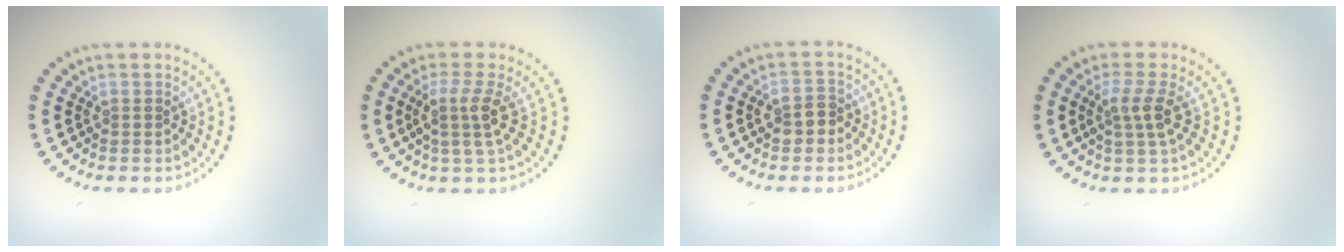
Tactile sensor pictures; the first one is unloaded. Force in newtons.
{"total": 2.8, "press": 2.1, "slide": 1.9}
{"total": 2.1, "press": 2.1, "slide": 0.5}
{"total": 2.5, "press": 2.0, "slide": 1.5}